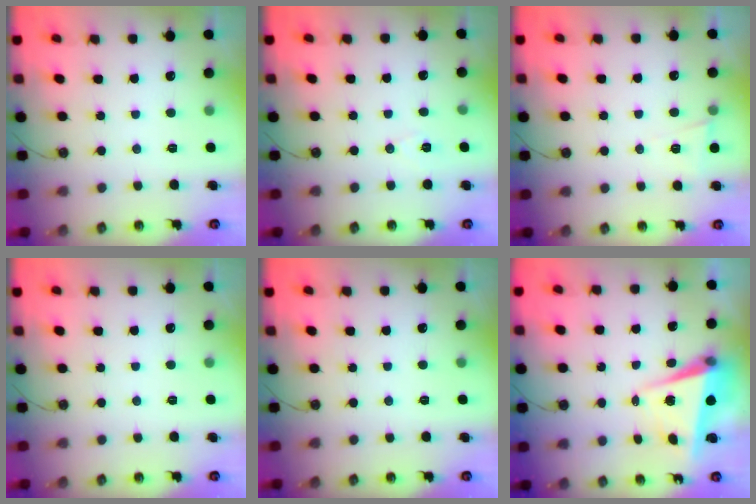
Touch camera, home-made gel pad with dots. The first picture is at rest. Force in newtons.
{"total": 6.3, "press": 4.4, "slide": 4.5}
{"total": 5.0, "press": 4.0, "slide": 2.9}
{"total": 0.0}
{"total": 0.0}
{"total": 6.2, "press": 5.9, "slide": 1.8}